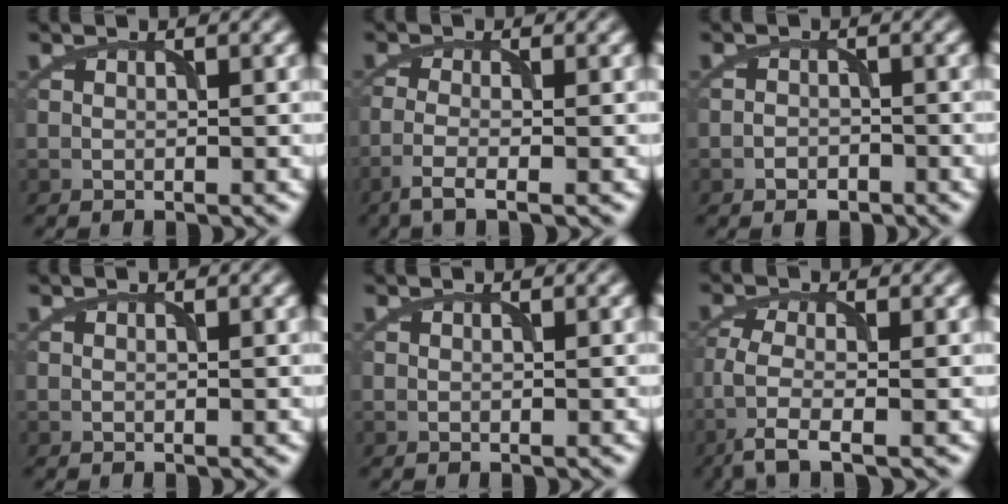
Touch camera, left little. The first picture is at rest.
{"total": 3.1, "force": [-1.8, 0.7, 2.4], "torque": [-0.050, -0.004, -0.050]}
{"total": 1.5, "force": [-1.0, 0.9, 0.6], "torque": [-0.006, 0.003, -0.020]}
{"total": 0.0}
{"total": 0.0}
{"total": 4.3, "force": [-2.6, 1.0, 3.3], "torque": [-0.076, -0.009, -0.062]}